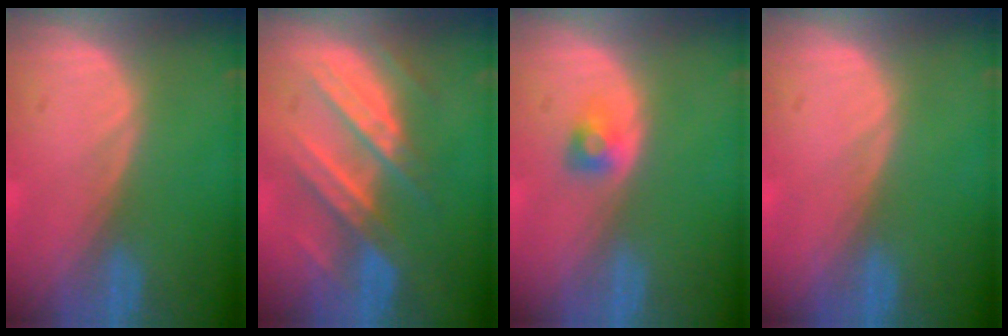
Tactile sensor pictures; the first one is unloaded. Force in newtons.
{"total": 7.7, "press": 7.6, "slide": 0.8}
{"total": 2.2, "press": 2.2, "slide": 0.3}
{"total": 0.0}